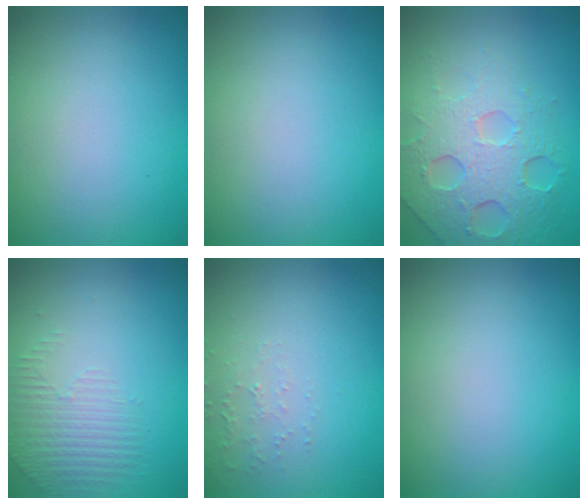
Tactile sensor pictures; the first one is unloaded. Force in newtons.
{"total": 0.0}
{"total": 7.3, "press": 5.0, "slide": 5.3}
{"total": 1.5, "press": 0.9, "slide": 1.2}
{"total": 1.3, "press": 1.3, "slide": 0.4}
{"total": 0.0}